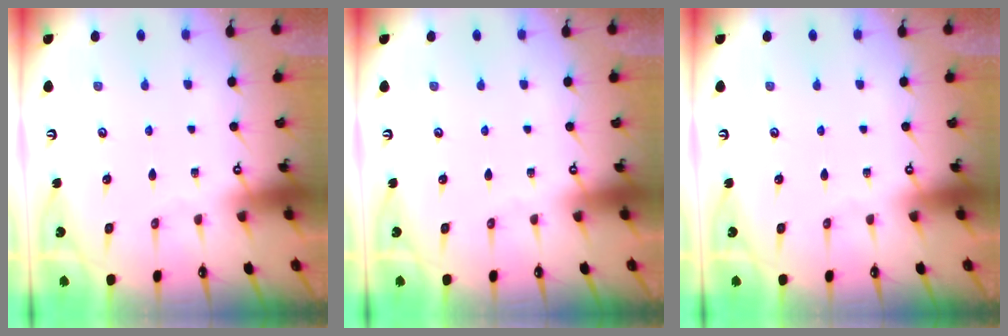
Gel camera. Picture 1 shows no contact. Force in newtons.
{"total": 0.0}
{"total": 0.0}